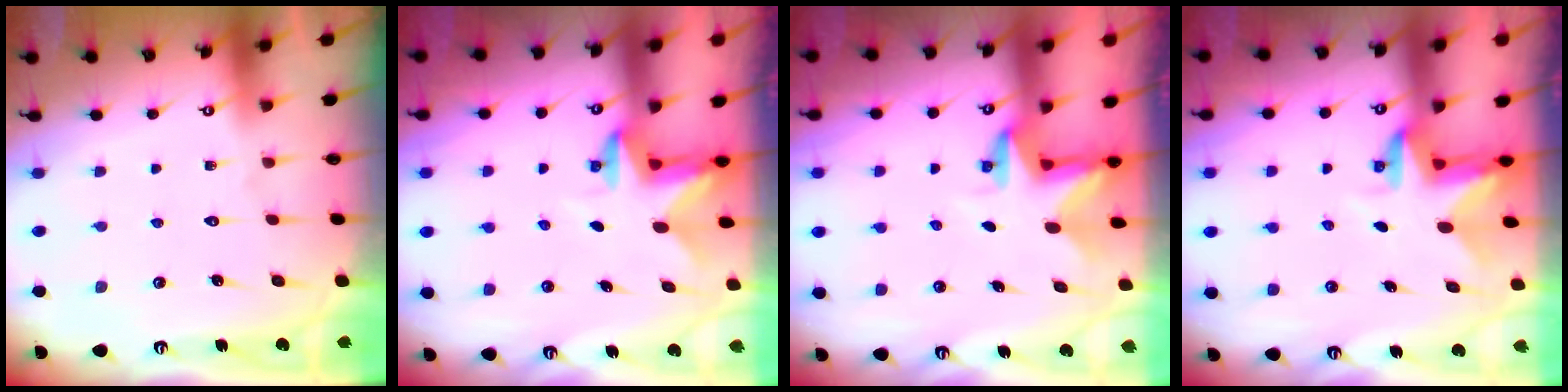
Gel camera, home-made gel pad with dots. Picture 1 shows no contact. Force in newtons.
{"total": 2.8, "press": 2.8, "slide": 0.6}
{"total": 2.8, "press": 2.8, "slide": 0.2}
{"total": 3.0, "press": 3.0, "slide": 0.4}